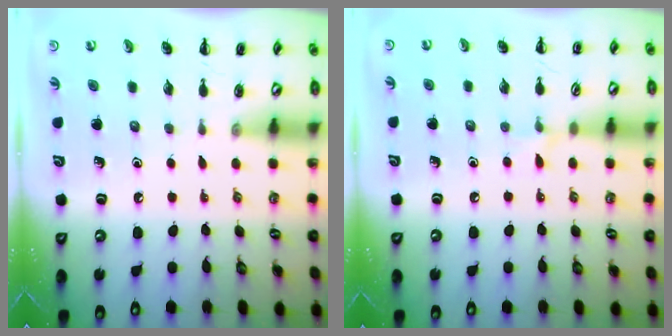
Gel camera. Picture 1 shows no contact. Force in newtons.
{"total": 4.8, "press": 4.5, "slide": 1.8}